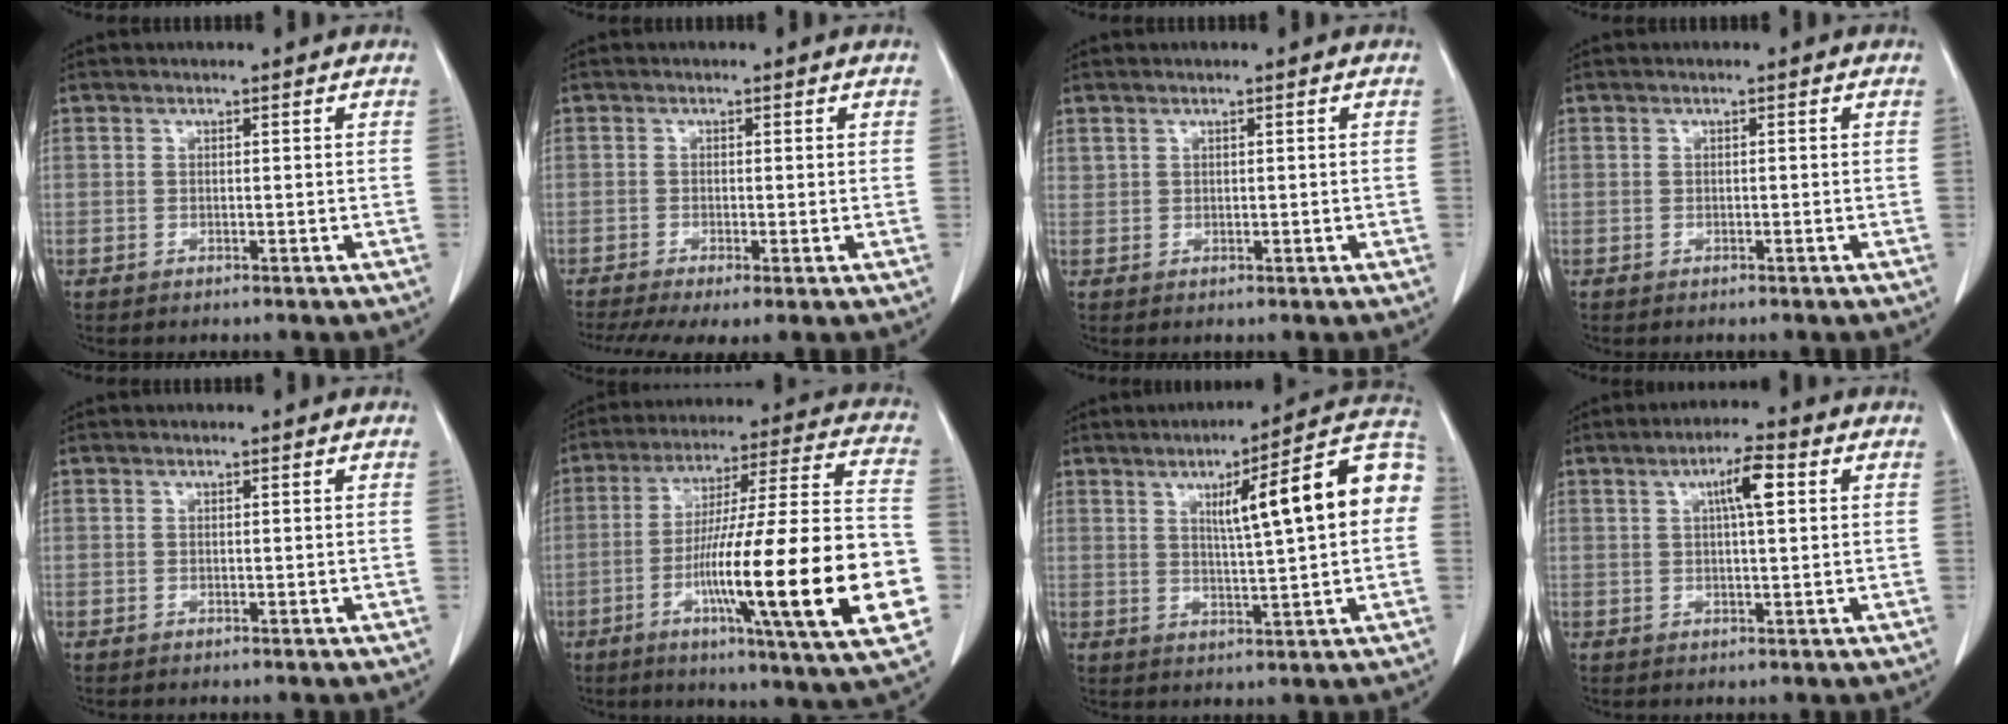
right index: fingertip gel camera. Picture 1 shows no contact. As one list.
[{"total": 6.8, "force": [-4.2, 1.8, 5.1], "torque": [-0.094, -0.015, -0.073]}, {"total": 0.8, "force": [0.6, 0.4, 0.3], "torque": [-0.003, 0.003, 0.016]}, {"total": 0.0}, {"total": 0.0}, {"total": 27.3, "force": [-6.9, 1.2, 26.4], "torque": [-0.369, -0.011, -0.112]}, {"total": 14.8, "force": [3.0, 1.4, 14.5], "torque": [-0.197, 0.031, 0.037]}, {"total": 5.1, "force": [1.6, 0.6, 4.8], "torque": [-0.084, 0.007, 0.026]}]